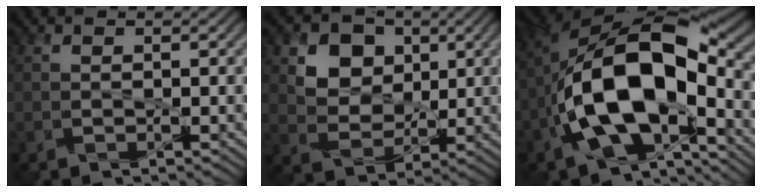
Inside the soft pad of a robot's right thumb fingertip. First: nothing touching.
{"total": 8.2, "force": [3.3, 6.2, 4.2], "torque": [-0.109, -0.001, 0.071]}
{"total": 16.8, "force": [-4.1, 8.2, 14.1], "torque": [-0.259, 0.000, -0.068]}